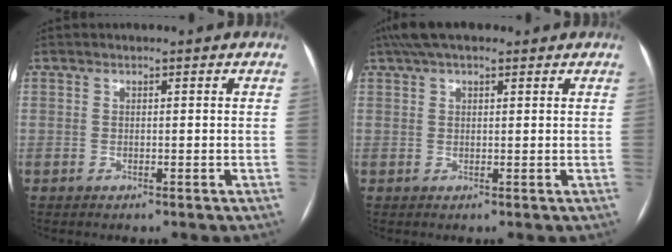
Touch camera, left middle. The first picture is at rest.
{"total": 6.4, "force": [4.7, 2.1, 3.8], "torque": [-0.069, 0.042, 0.083]}